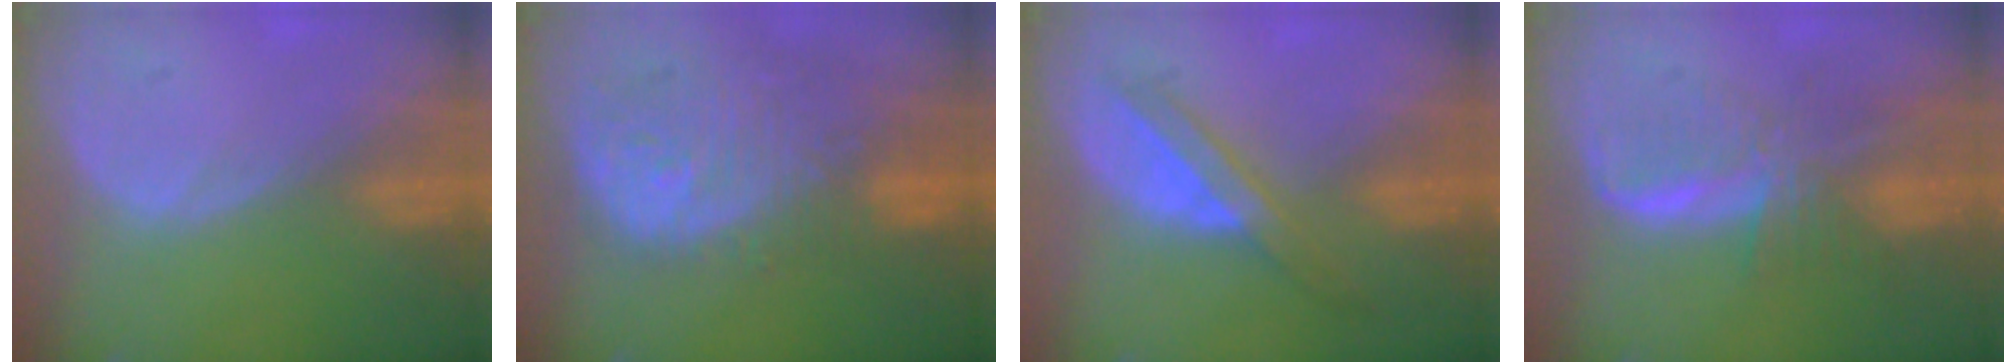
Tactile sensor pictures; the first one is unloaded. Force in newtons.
{"total": 12.3, "press": 10.8, "slide": 5.9}
{"total": 5.8, "press": 5.2, "slide": 2.6}
{"total": 7.6, "press": 6.8, "slide": 3.5}